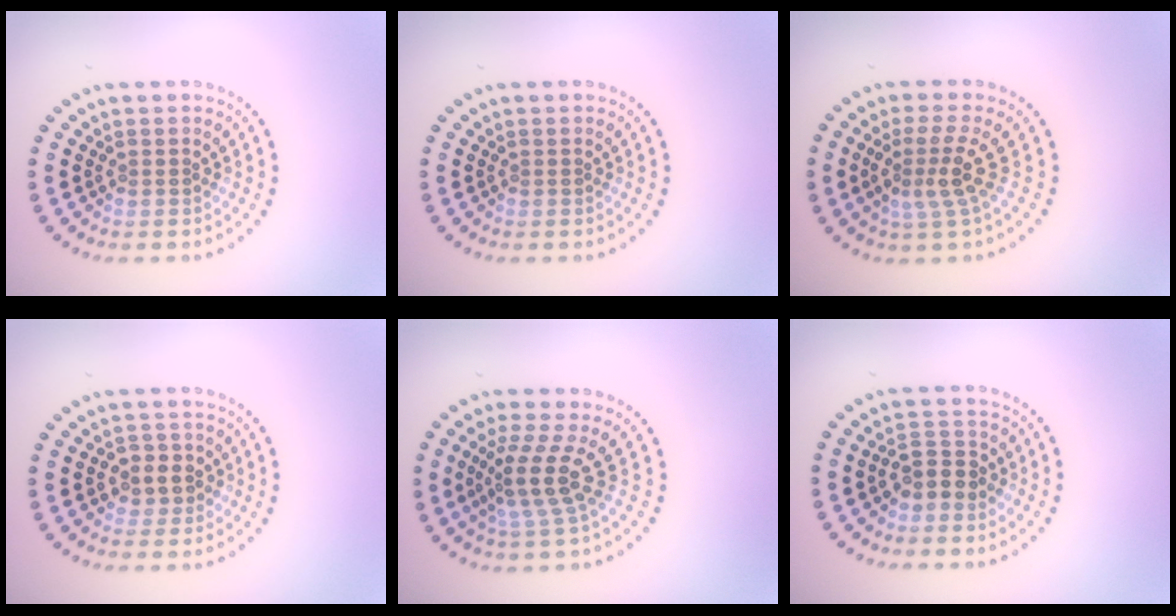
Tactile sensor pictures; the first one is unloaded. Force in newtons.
{"total": 0.0}
{"total": 3.1, "press": 2.2, "slide": 2.2}
{"total": 2.4, "press": 2.2, "slide": 0.7}
{"total": 3.7, "press": 2.6, "slide": 2.6}
{"total": 2.7, "press": 2.5, "slide": 0.9}